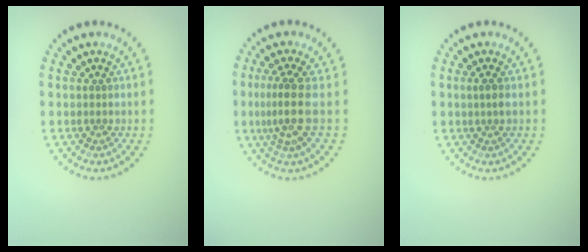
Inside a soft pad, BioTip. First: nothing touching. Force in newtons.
{"total": 3.0, "press": 2.1, "slide": 2.1}
{"total": 0.9, "press": 0.8, "slide": 0.5}